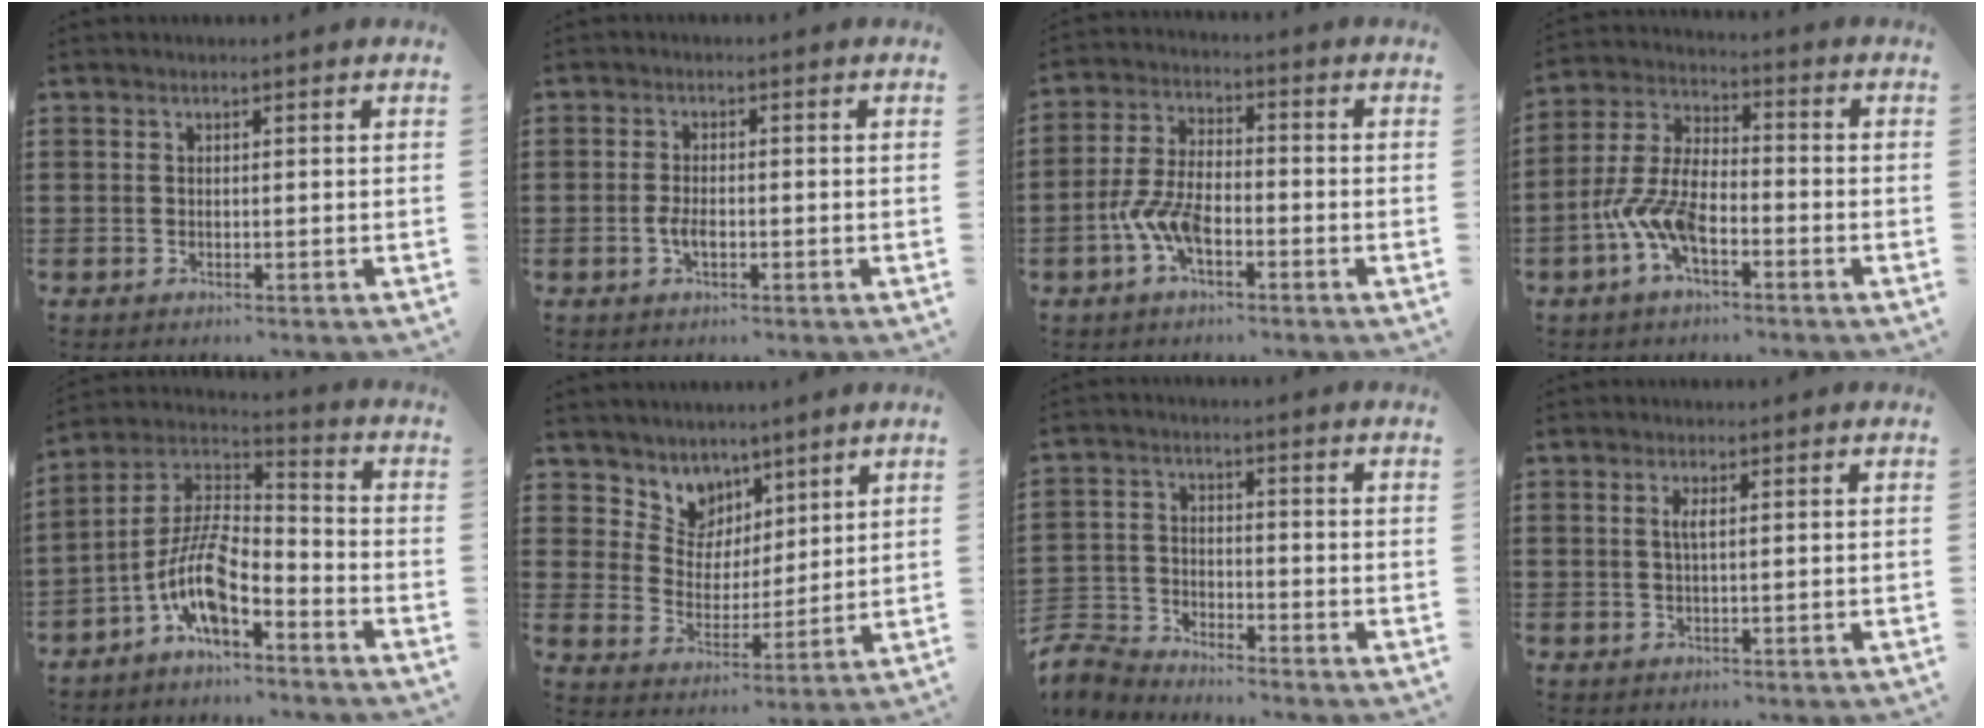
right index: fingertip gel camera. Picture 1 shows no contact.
{"total": 2.5, "force": [-0.8, 0.9, 2.1], "torque": [-0.055, -0.008, -0.018]}
{"total": 7.4, "force": [-3.2, 3.2, 5.9], "torque": [-0.147, -0.008, -0.066]}
{"total": 8.7, "force": [-4.0, 3.6, 6.9], "torque": [-0.179, -0.011, -0.081]}
{"total": 9.8, "force": [-5.6, 3.3, 7.4], "torque": [-0.180, -0.021, -0.116]}
{"total": 6.1, "force": [4.4, 4.2, -0.8], "torque": [-0.030, -0.032, 0.081]}
{"total": 5.0, "force": [-4.8, 1.1, 0.4], "torque": [-0.037, -0.002, -0.107]}
{"total": 1.7, "force": [0.4, 0.3, 1.7], "torque": [-0.033, 0.001, 0.005]}